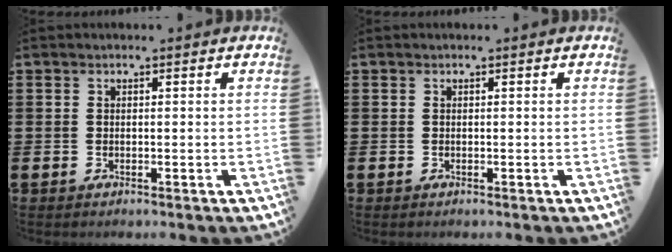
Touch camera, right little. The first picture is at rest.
{"total": 0.0}